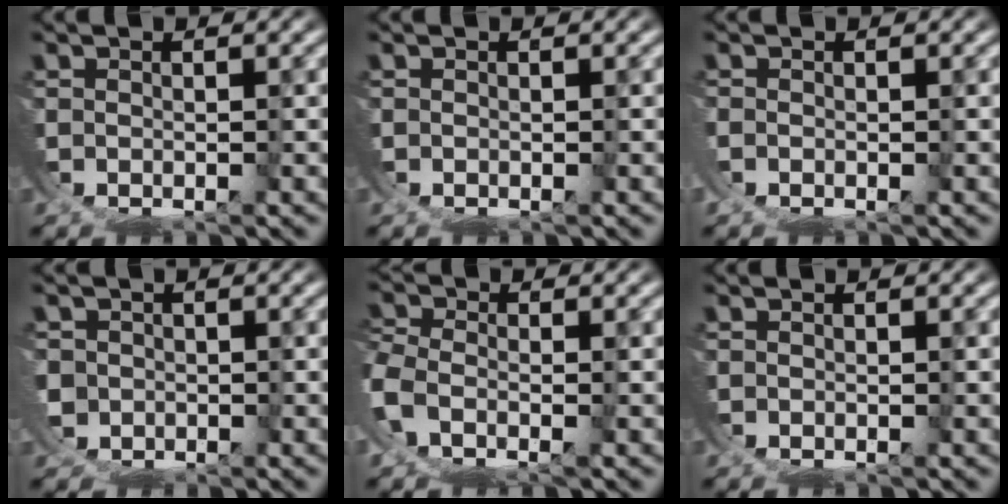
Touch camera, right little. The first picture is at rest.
{"total": 0.0}
{"total": 0.9, "force": [-0.5, 0.7, 0.3], "torque": [-0.013, -0.006, -0.006]}
{"total": 1.6, "force": [0.0, 1.1, -1.2], "torque": [-0.004, -0.026, 0.013]}
{"total": 3.9, "force": [-1.8, 2.7, 2.2], "torque": [-0.088, -0.028, -0.016]}
{"total": 0.0}